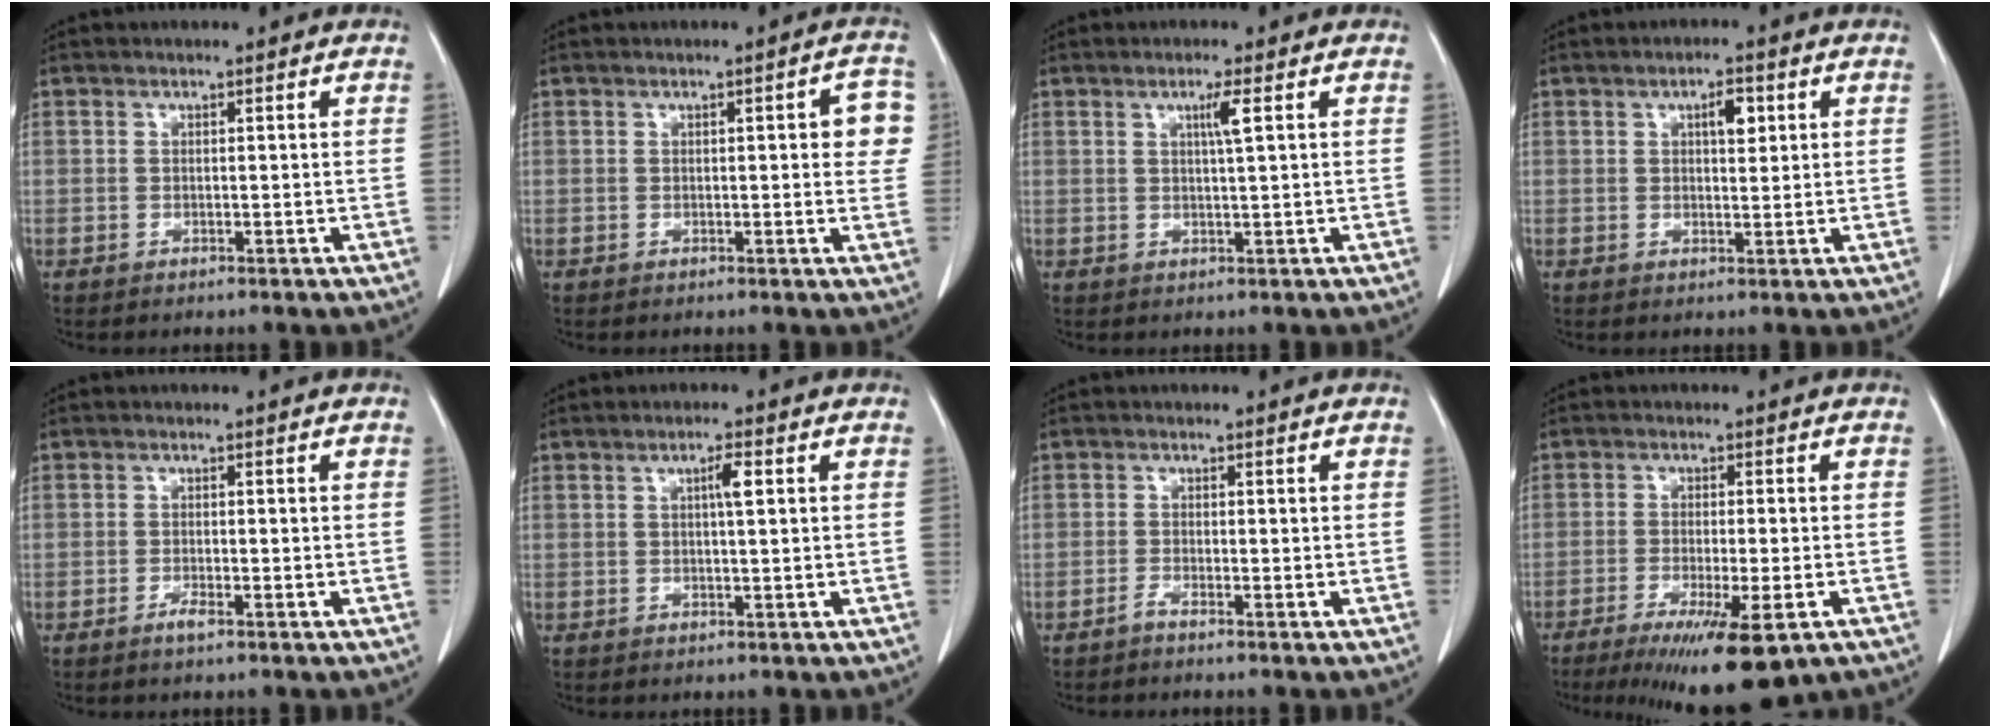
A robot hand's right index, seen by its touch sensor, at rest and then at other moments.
{"total": 4.7, "force": [0.9, 1.4, 4.4], "torque": [-0.039, 0.005, 0.004]}
{"total": 2.5, "force": [0.9, -0.4, 2.3], "torque": [-0.043, -0.002, 0.016]}
{"total": 3.3, "force": [1.3, 1.2, 2.8], "torque": [-0.045, 0.002, 0.019]}
{"total": 1.5, "force": [-1.0, 0.1, 1.1], "torque": [-0.021, -0.001, -0.018]}
{"total": 2.3, "force": [0.6, 0.1, 2.2], "torque": [-0.039, 0.003, 0.010]}
{"total": 0.9, "force": [-0.7, -0.3, 0.4], "torque": [-0.003, 0.002, -0.015]}
{"total": 12.3, "force": [-7.7, 1.8, 9.4], "torque": [-0.132, -0.029, -0.110]}